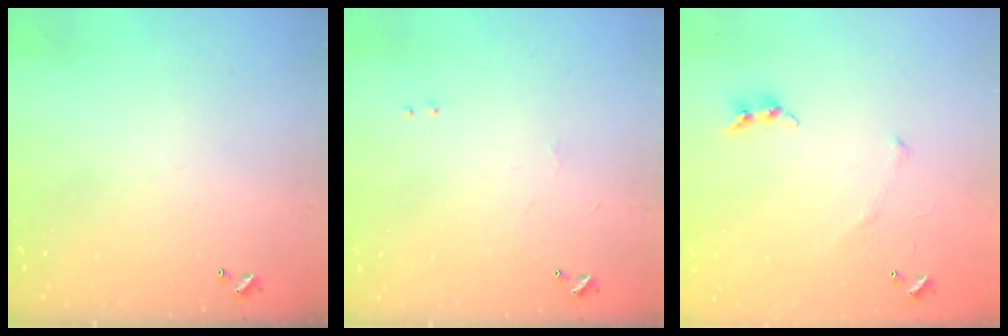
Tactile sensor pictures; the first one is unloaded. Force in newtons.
{"total": 1.8, "press": 1.8, "slide": 0.6}
{"total": 5.2, "press": 5.1, "slide": 0.6}